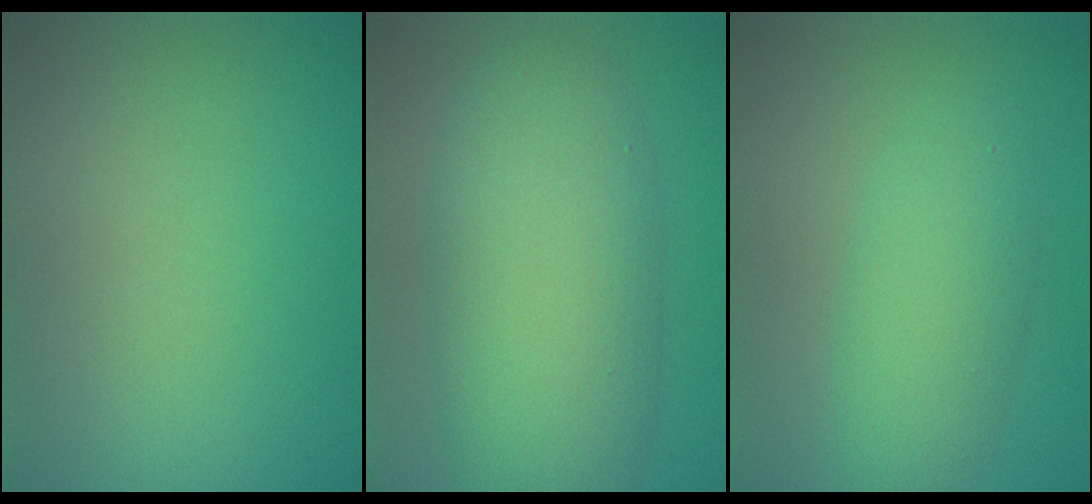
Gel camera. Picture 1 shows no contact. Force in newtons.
{"total": 9.5, "press": 9.5, "slide": 0.3}
{"total": 3.9, "press": 3.9, "slide": 0.2}